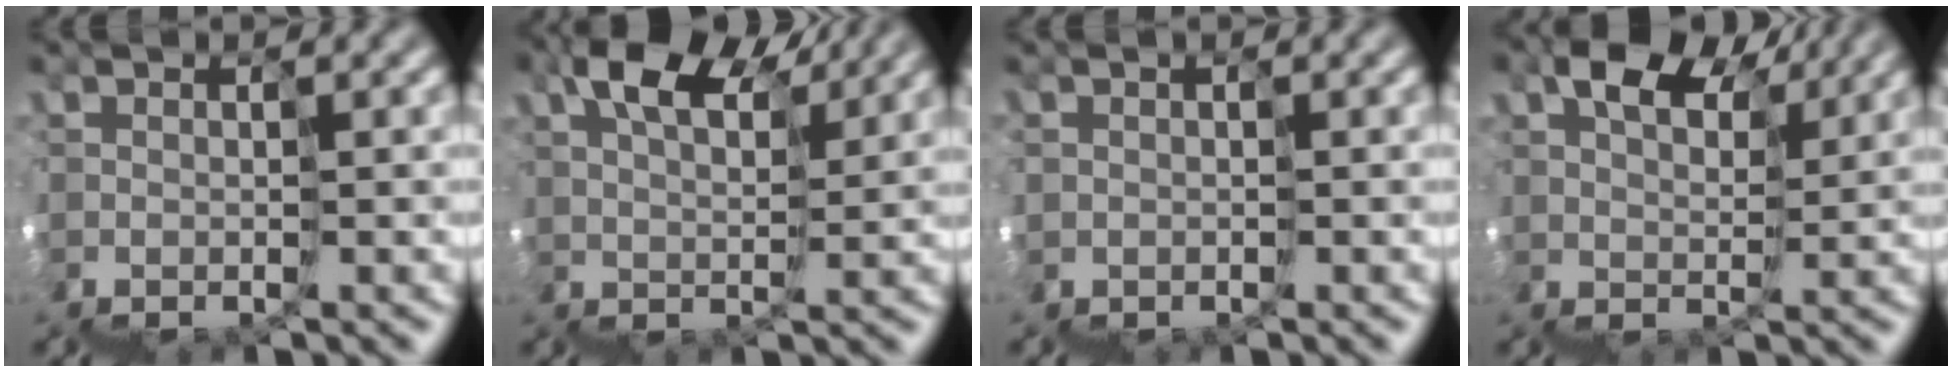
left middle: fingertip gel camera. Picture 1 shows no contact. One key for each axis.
{"total": 6.0, "fx": 5.6, "fy": 1.3, "fz": 1.7, "tx": -0.021, "ty": 0.052, "tz": 0.077}
{"total": 1.6, "fx": -0.1, "fy": 1.5, "fz": 0.5, "tx": -0.011, "ty": -0.005, "tz": -0.001}
{"total": 5.6, "fx": 5.2, "fy": 1.8, "fz": 1.2, "tx": -0.017, "ty": 0.043, "tz": 0.075}